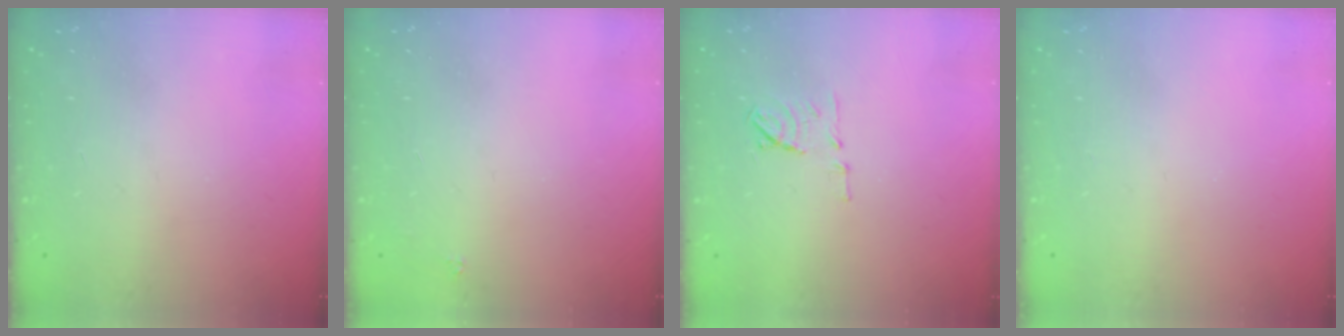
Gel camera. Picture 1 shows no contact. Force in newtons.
{"total": 1.6, "press": 1.5, "slide": 0.2}
{"total": 7.6, "press": 7.6, "slide": 0.8}
{"total": 0.0}